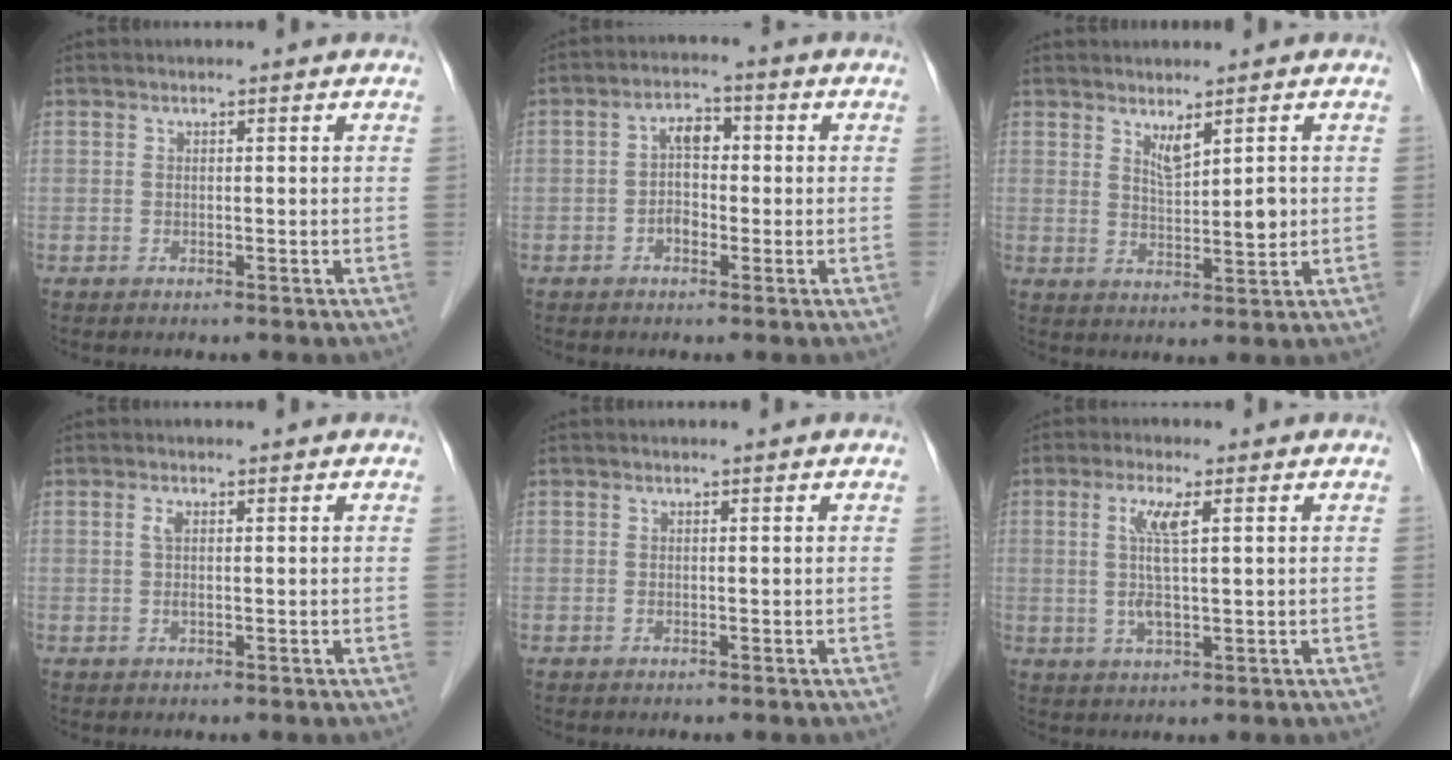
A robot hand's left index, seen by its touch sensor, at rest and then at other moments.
{"total": 3.8, "force": [-0.8, 2.5, 2.8], "torque": [-0.054, 0.019, -0.018]}
{"total": 4.1, "force": [1.5, 0.9, 3.8], "torque": [-0.063, -0.010, 0.031]}
{"total": 1.1, "force": [0.2, 0.3, 1.1], "torque": [-0.030, 0.001, 0.002]}
{"total": 0.0}
{"total": 5.3, "force": [1.1, 0.5, 5.2], "torque": [-0.112, -0.001, 0.025]}